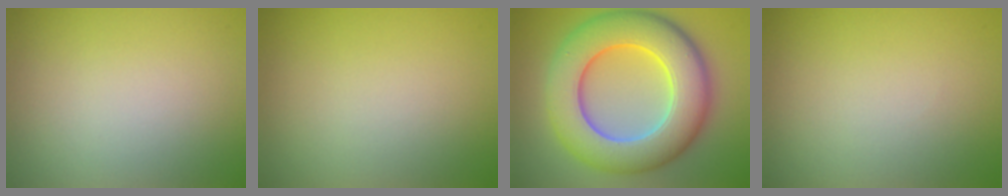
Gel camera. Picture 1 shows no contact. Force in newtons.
{"total": 0.0}
{"total": 11.5, "press": 11.5, "slide": 0.7}
{"total": 0.0}